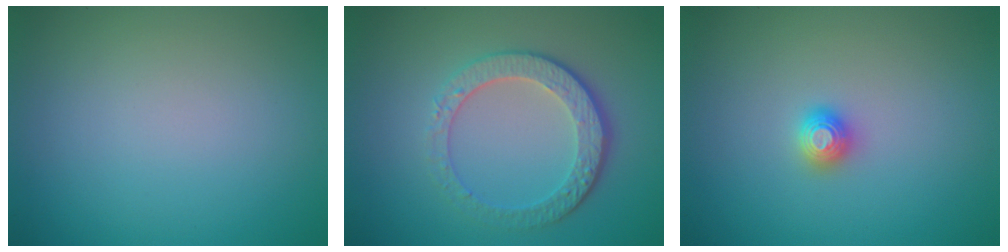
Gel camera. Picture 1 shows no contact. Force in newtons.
{"total": 4.7, "press": 3.4, "slide": 3.3}
{"total": 1.2, "press": 1.2, "slide": 0.3}